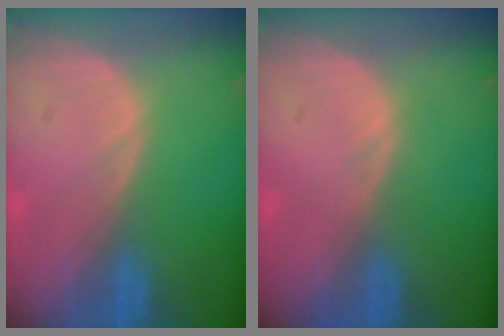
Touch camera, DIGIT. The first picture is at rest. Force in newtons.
{"total": 0.0}